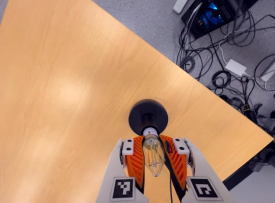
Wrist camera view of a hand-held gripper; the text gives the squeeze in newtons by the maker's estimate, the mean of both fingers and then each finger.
{"total": 22.8, "left": 25.4, "right": 20.1}